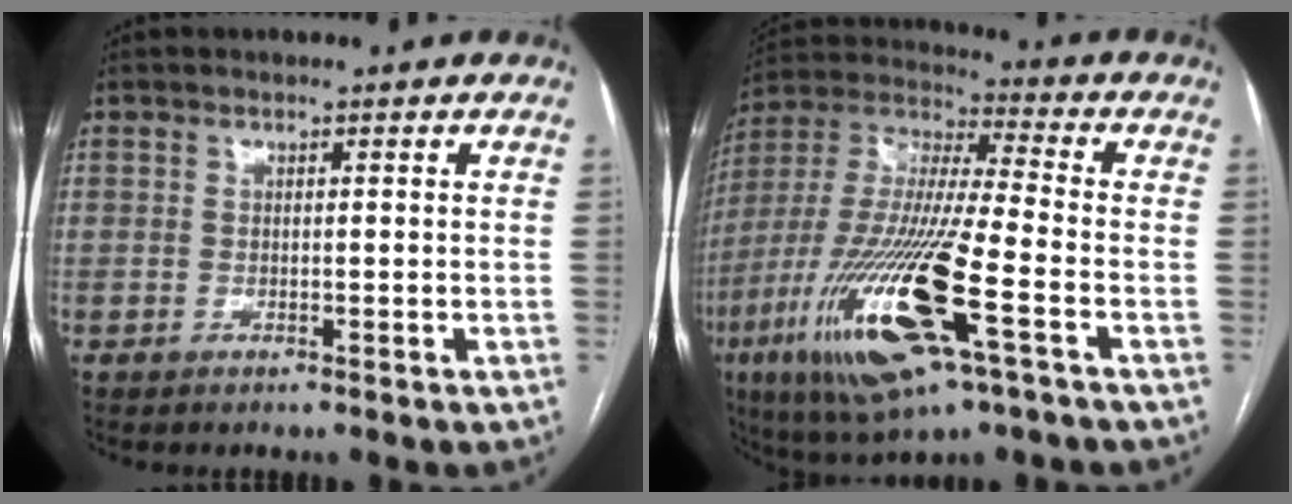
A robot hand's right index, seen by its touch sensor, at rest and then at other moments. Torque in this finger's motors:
{"motor_torque": [1.52, -0.62, 0.97, 0.21]}